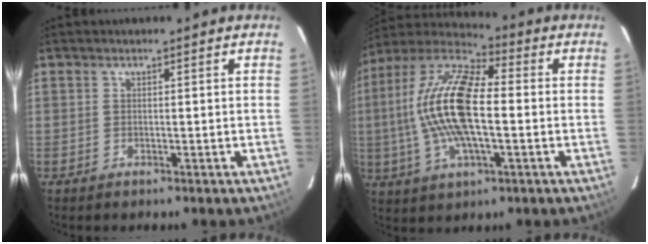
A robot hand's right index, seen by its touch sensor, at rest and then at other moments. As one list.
[{"total": 18.8, "force": [-0.2, 7.1, 17.4], "torque": [-0.345, 0.009, -0.016]}]